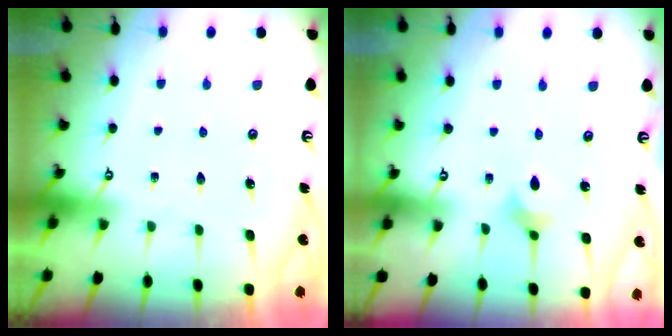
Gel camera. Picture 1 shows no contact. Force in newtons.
{"total": 2.2, "press": 2.2, "slide": 0.5}